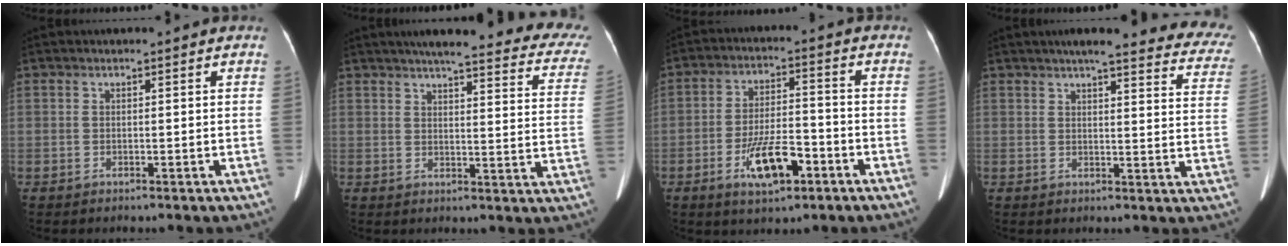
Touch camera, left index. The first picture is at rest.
{"total": 25.4, "force": [22.0, 3.4, 12.2], "torque": [-0.152, -0.036, 0.241]}
{"total": 8.9, "force": [-4.3, 2.9, 7.2], "torque": [-0.140, 0.001, -0.072]}
{"total": 23.4, "force": [20.6, 3.2, 10.5], "torque": [-0.122, -0.041, 0.220]}